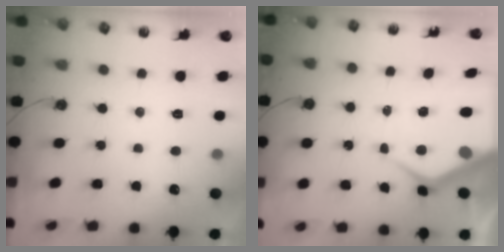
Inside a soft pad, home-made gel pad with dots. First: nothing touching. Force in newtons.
{"total": 11.8, "press": 11.7, "slide": 1.1}